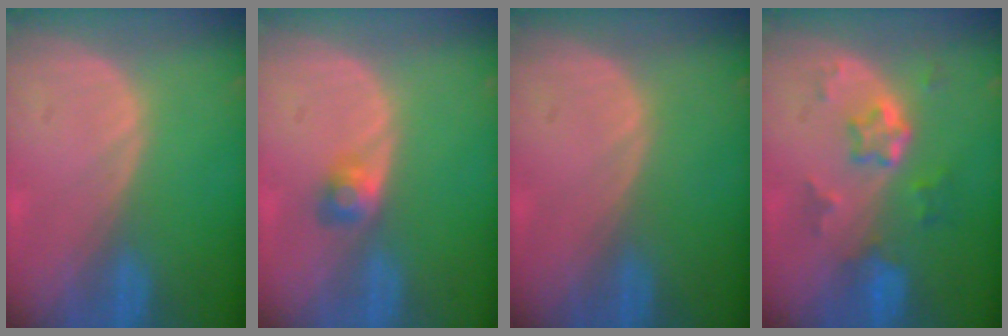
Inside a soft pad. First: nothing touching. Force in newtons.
{"total": 2.5, "press": 2.3, "slide": 0.9}
{"total": 0.0}
{"total": 5.8, "press": 5.2, "slide": 2.5}